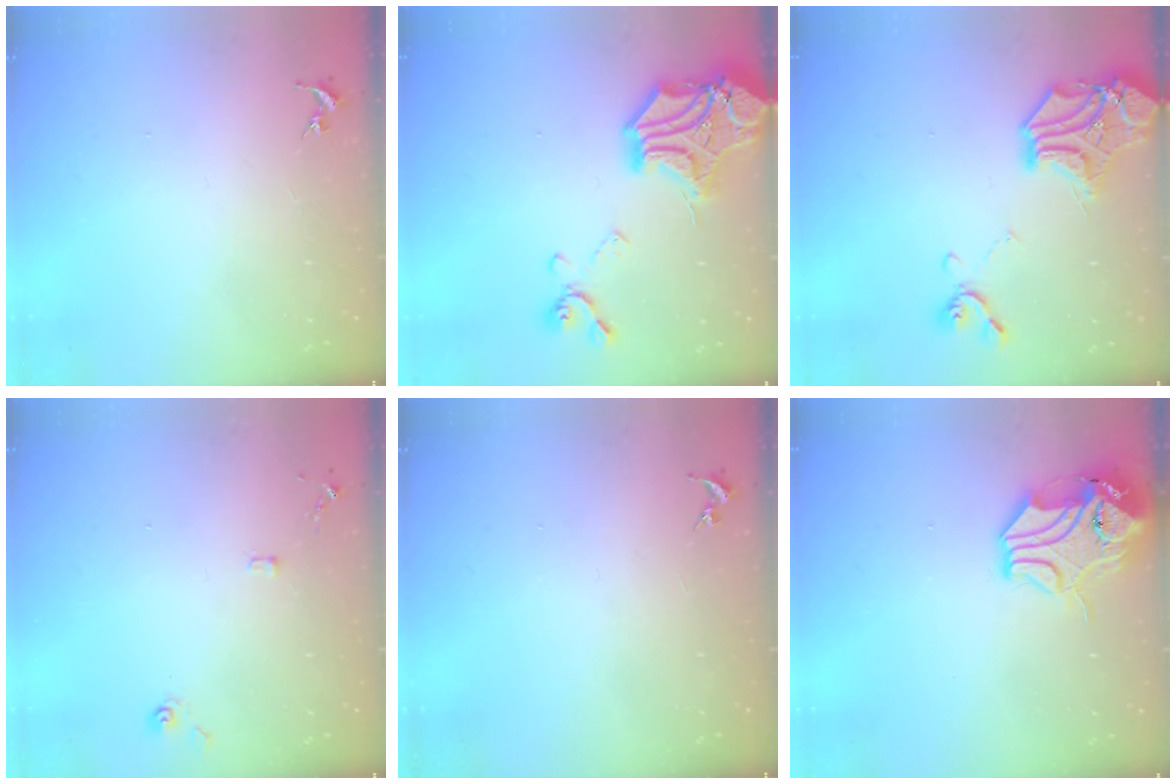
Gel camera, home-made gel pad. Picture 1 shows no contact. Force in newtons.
{"total": 22.5, "press": 22.3, "slide": 2.7}
{"total": 17.6, "press": 17.6, "slide": 1.5}
{"total": 6.5, "press": 6.4, "slide": 0.6}
{"total": 0.0}
{"total": 13.7, "press": 13.5, "slide": 1.8}